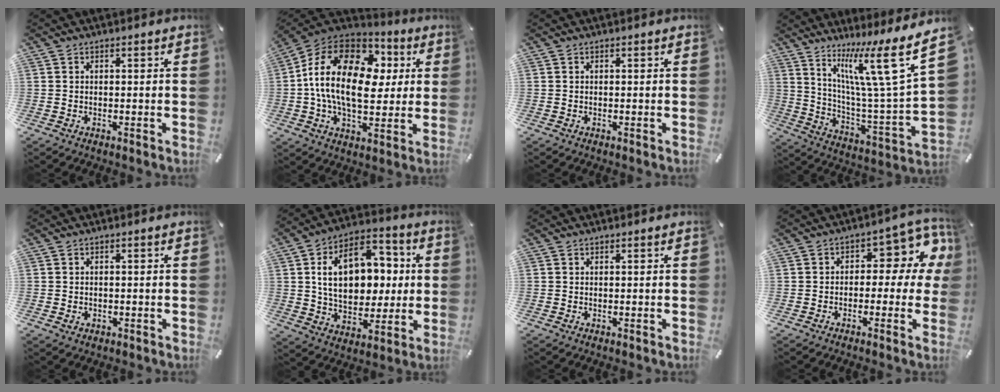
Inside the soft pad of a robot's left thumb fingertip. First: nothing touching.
{"total": 21.8, "force": [3.0, 14.1, 16.4], "torque": [-0.319, 0.003, 0.049]}
{"total": 0.0}
{"total": 20.1, "force": [11.8, 3.0, 15.9], "torque": [-0.259, -0.088, 0.177]}
{"total": 1.2, "force": [-0.3, 1.0, 0.6], "torque": [-0.013, 0.004, -0.009]}
{"total": 18.2, "force": [2.8, 13.1, 12.3], "torque": [-0.196, 0.000, 0.056]}
{"total": 0.0}
{"total": 9.6, "force": [2.6, 5.3, 7.6], "torque": [-0.089, -0.024, 0.038]}